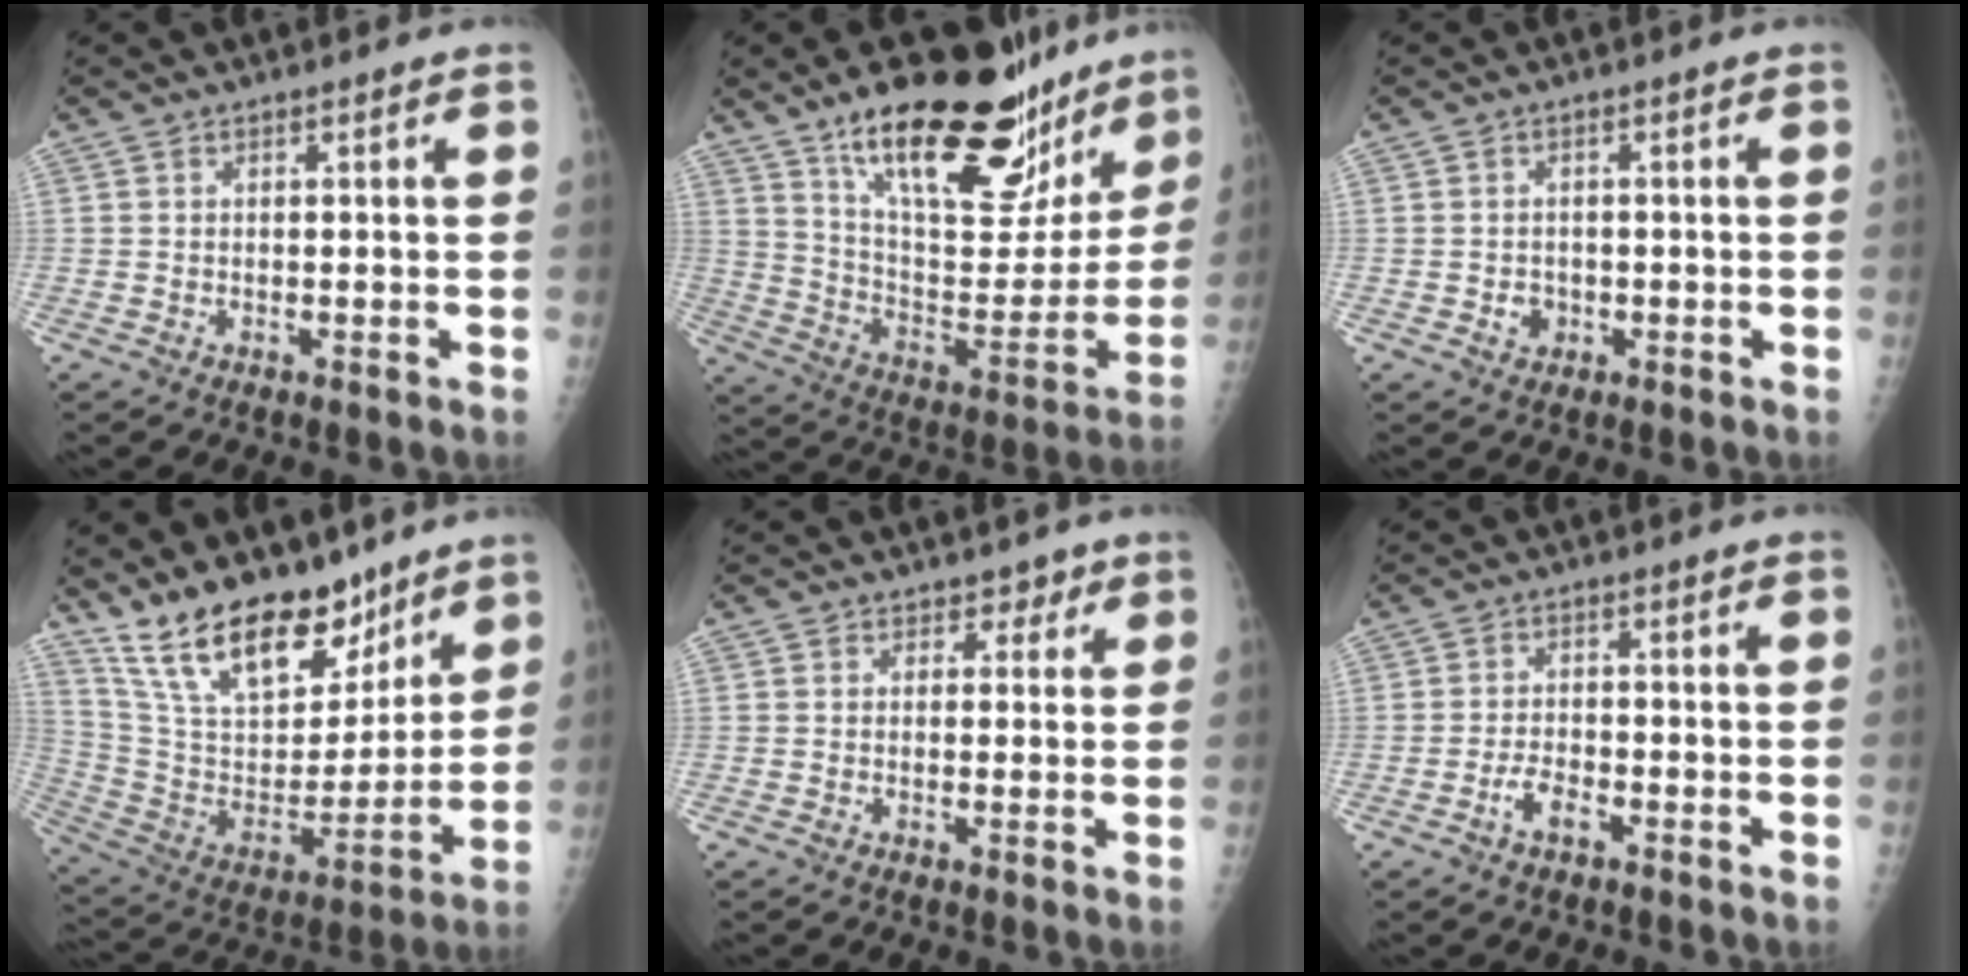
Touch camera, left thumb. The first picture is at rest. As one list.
[{"total": 29.5, "force": [19.7, 11.5, 18.7], "torque": [-0.234, -0.070, 0.310]}, {"total": 2.3, "force": [-0.5, 2.1, 0.9], "torque": [-0.002, 0.005, -0.004]}, {"total": 21.7, "force": [16.2, 9.8, 10.8], "torque": [-0.150, -0.081, 0.290]}, {"total": 2.5, "force": [1.5, 1.9, 0.5], "torque": [0.021, -0.006, 0.012]}, {"total": 3.2, "force": [-1.8, 1.4, 2.2], "torque": [-0.043, 0.014, -0.035]}]